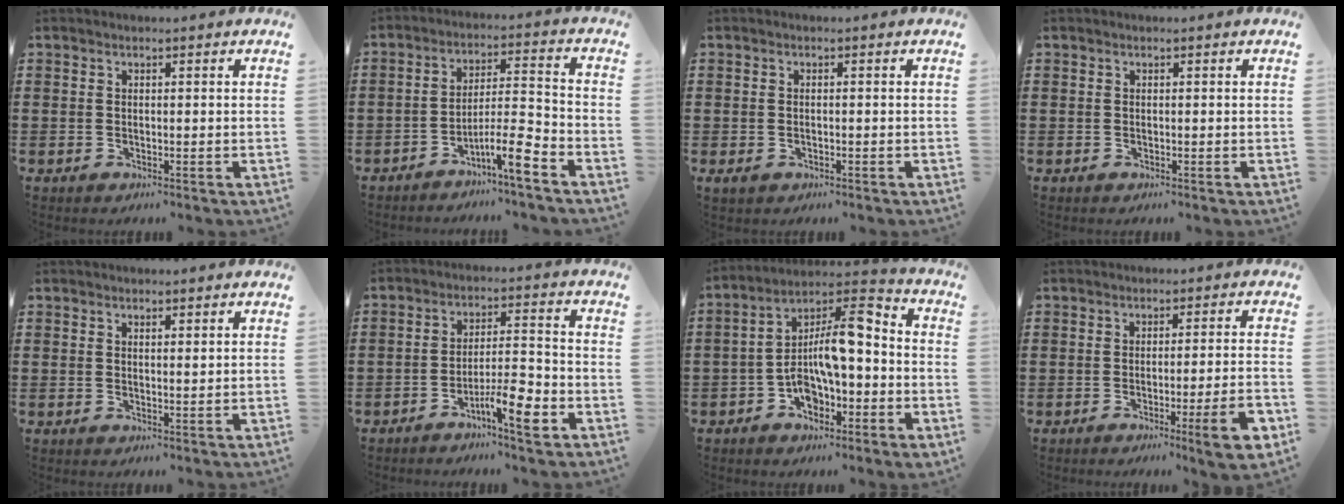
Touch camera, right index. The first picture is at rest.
{"total": 7.9, "force": [-5.3, 0.8, 5.7], "torque": [-0.090, 0.006, -0.096]}
{"total": 0.9, "force": [-0.4, 0.4, 0.7], "torque": [-0.016, 0.000, -0.008]}
{"total": 0.0}
{"total": 0.8, "force": [0.6, 0.1, 0.5], "torque": [-0.011, 0.000, 0.012]}
{"total": 7.5, "force": [-4.3, 1.5, 5.9], "torque": [-0.104, 0.004, -0.076]}
{"total": 10.7, "force": [-2.1, 4.6, 9.5], "torque": [-0.161, -0.006, -0.047]}
{"total": 6.7, "force": [-2.9, 0.0, 6.1], "torque": [-0.096, -0.009, -0.047]}